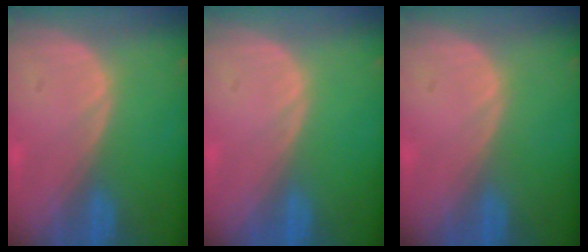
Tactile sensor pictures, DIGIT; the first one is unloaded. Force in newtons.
{"total": 0.0}
{"total": 0.0}